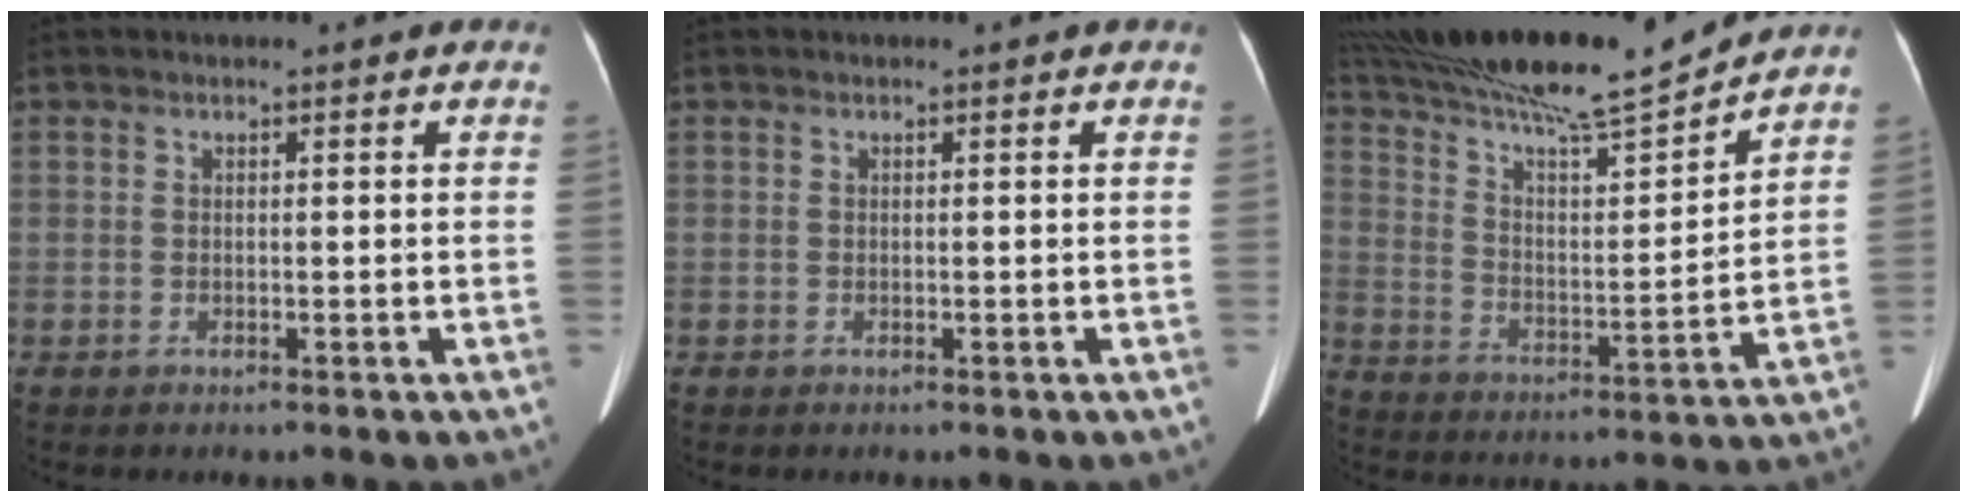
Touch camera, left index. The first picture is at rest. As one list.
[{"total": 0.0}, {"total": 19.2, "force": [17.2, 0.0, 8.7], "torque": [-0.161, -0.006, 0.283]}]